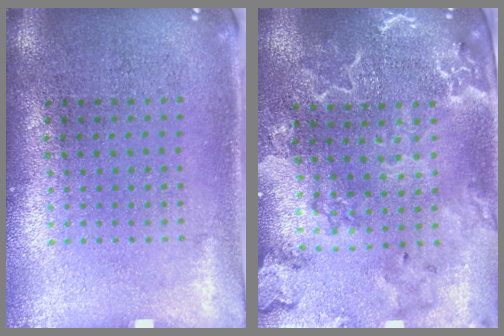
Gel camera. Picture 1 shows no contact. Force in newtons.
{"total": 2.6, "press": 2.5, "slide": 0.9}